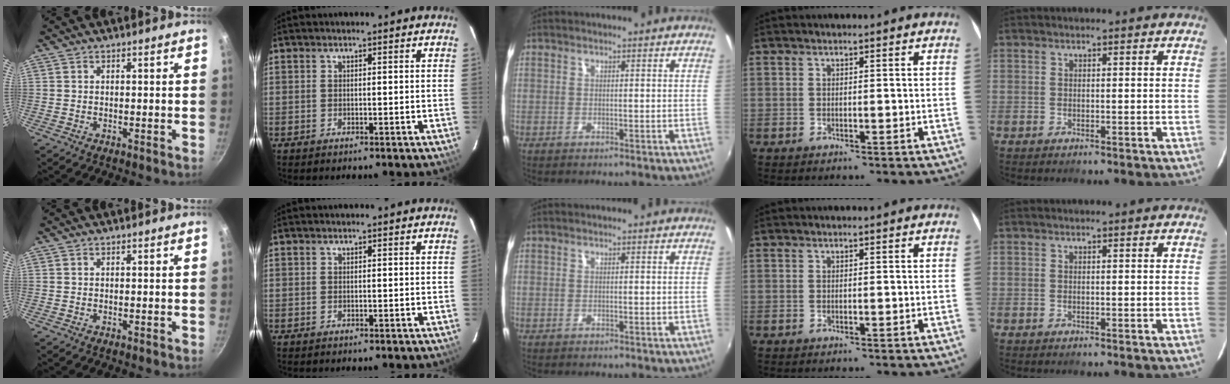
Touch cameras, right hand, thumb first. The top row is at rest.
{}